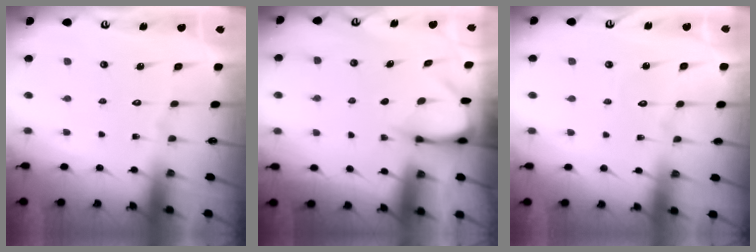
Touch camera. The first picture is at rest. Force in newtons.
{"total": 3.7, "press": 3.7, "slide": 0.3}
{"total": 3.3, "press": 3.3, "slide": 0.4}